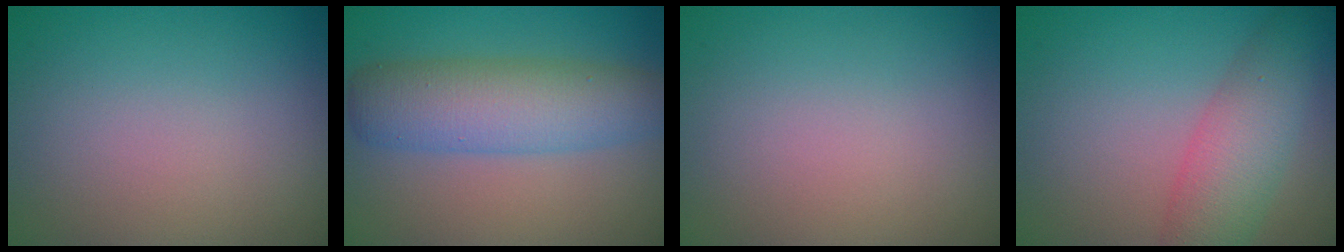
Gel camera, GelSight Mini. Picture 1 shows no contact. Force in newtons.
{"total": 6.1, "press": 6.1, "slide": 0.1}
{"total": 0.0}
{"total": 5.3, "press": 5.3, "slide": 0.2}